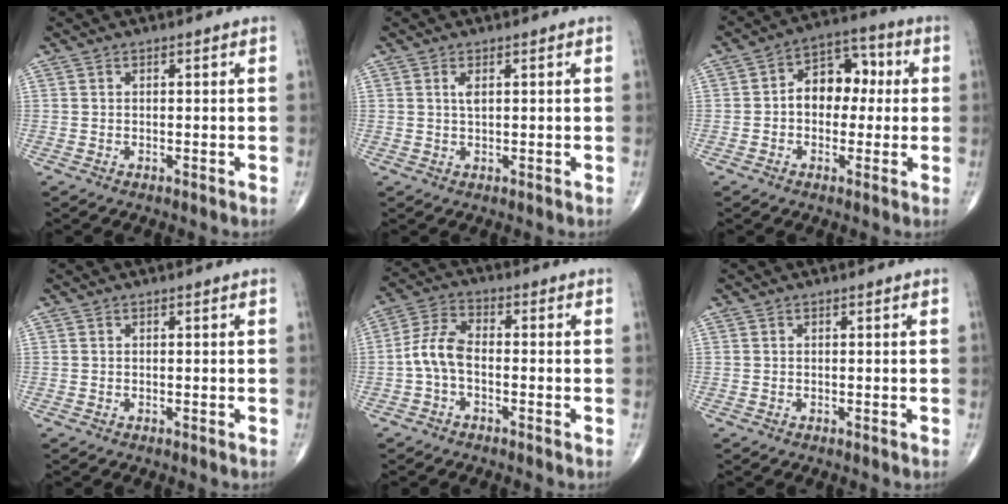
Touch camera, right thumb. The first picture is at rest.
{"total": 1.6, "force": [0.5, 0.5, 1.4], "torque": [-0.026, 0.000, 0.011]}
{"total": 10.2, "force": [0.4, 7.2, 7.1], "torque": [-0.071, 0.035, -0.004]}
{"total": 0.0}
{"total": 6.6, "force": [-1.5, 3.5, 5.3], "torque": [-0.113, 0.024, -0.040]}
{"total": 0.0}